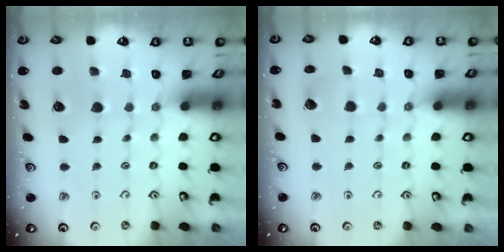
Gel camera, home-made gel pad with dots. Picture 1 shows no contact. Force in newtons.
{"total": 2.9, "press": 2.9, "slide": 0.4}